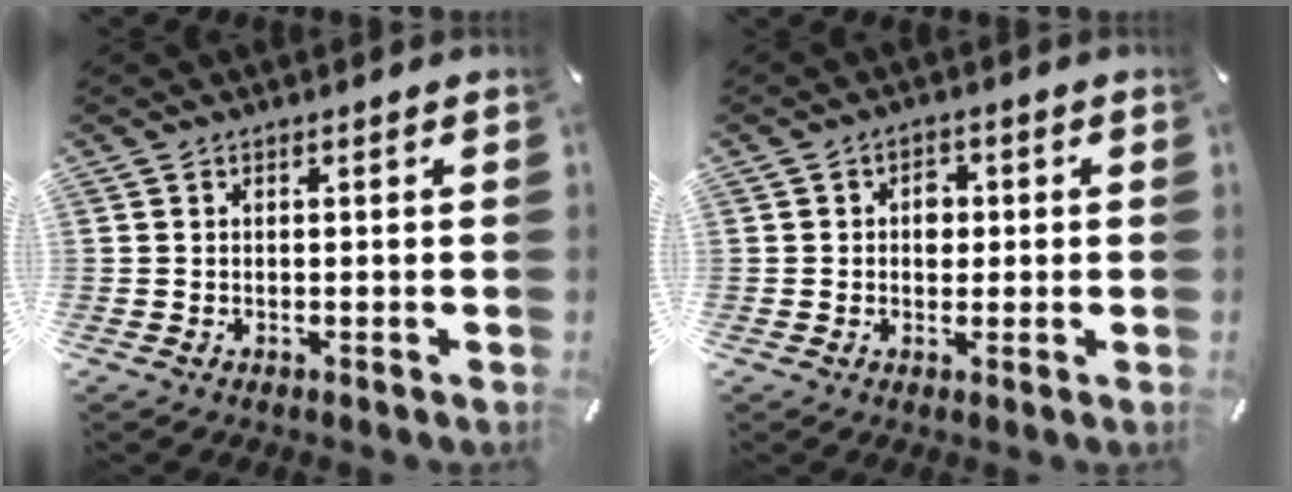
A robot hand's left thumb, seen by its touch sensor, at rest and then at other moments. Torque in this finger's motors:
{"motor_torque": [0.73, 0.84, 0.40, -0.27, 0.00]}